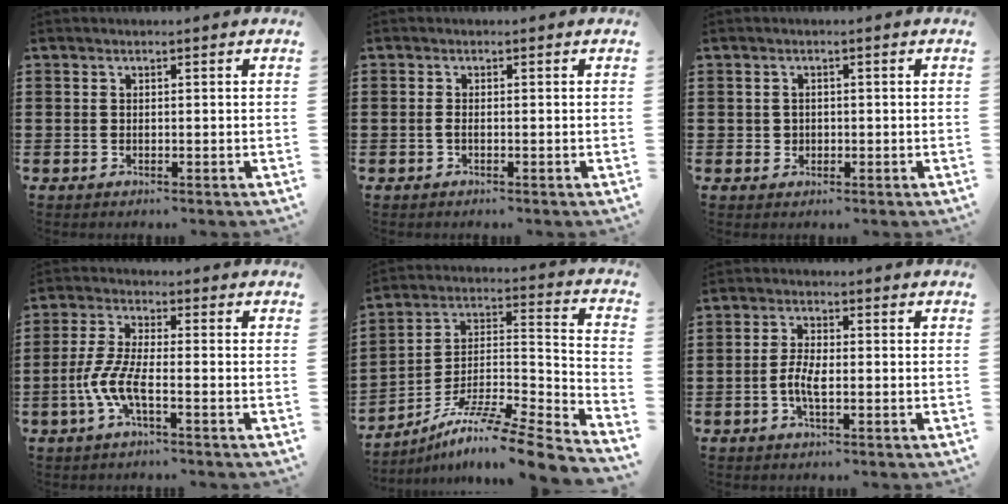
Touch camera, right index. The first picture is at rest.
{"total": 0.9, "force": [-0.4, 0.0, 0.8], "torque": [-0.018, -0.007, -0.005]}
{"total": 1.2, "force": [0.0, 1.2, 0.3], "torque": [-0.009, 0.006, -0.002]}
{"total": 6.4, "force": [-2.8, 1.7, 5.5], "torque": [-0.135, -0.012, -0.059]}
{"total": 9.0, "force": [-7.1, 0.7, 5.4], "torque": [-0.094, -0.001, -0.142]}
{"total": 4.1, "force": [-1.1, 1.4, 3.7], "torque": [-0.084, -0.004, -0.025]}